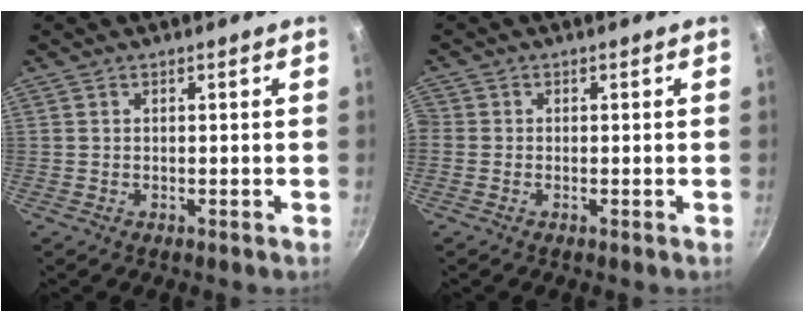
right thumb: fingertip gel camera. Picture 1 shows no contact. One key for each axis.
{"total": 1.2, "fx": -0.4, "fy": 1.0, "fz": 0.3, "tx": -0.006, "ty": 0.001, "tz": -0.012}